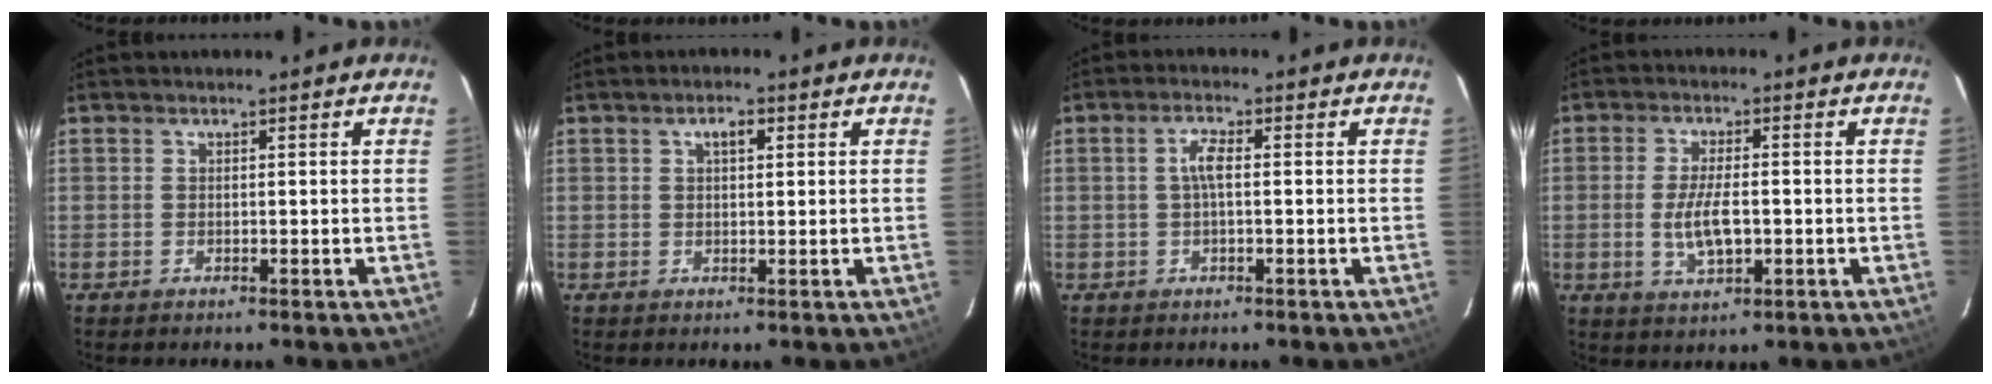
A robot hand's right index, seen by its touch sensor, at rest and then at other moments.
{"total": 2.4, "force": [0.9, 1.2, 1.9], "torque": [-0.031, 0.009, 0.015]}
{"total": 2.8, "force": [0.0, 0.8, 2.7], "torque": [-0.056, 0.007, 0.001]}
{"total": 6.5, "force": [-1.1, 2.6, 5.9], "torque": [-0.117, -0.007, -0.016]}